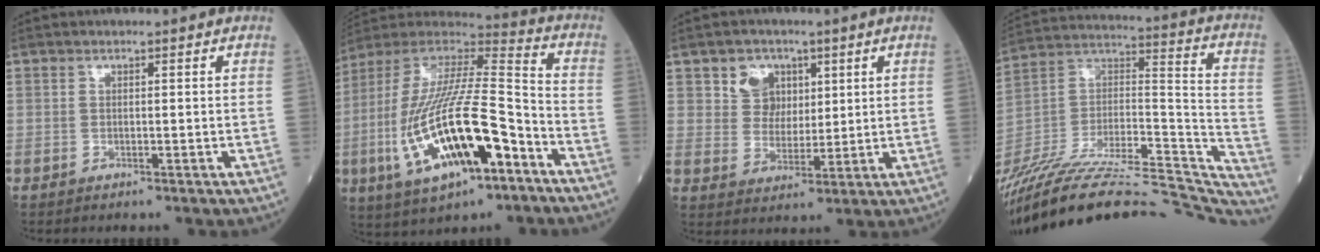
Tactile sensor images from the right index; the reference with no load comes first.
{"total": 23.1, "force": [-8.1, 6.0, 20.8], "torque": [-0.440, -0.022, -0.133]}
{"total": 5.7, "force": [2.8, 4.8, 1.5], "torque": [-0.030, 0.013, 0.055]}
{"total": 35.9, "force": [-32.4, 5.6, 14.6], "torque": [-0.200, -0.009, -0.479]}